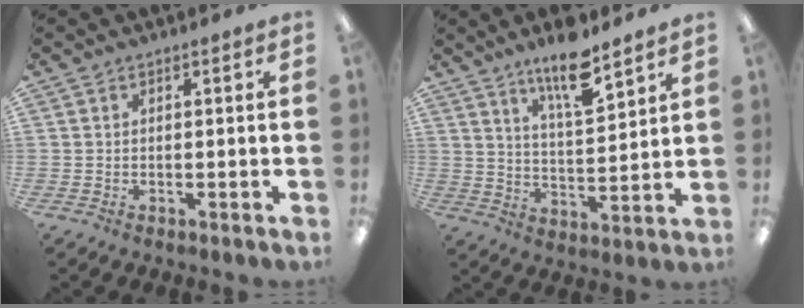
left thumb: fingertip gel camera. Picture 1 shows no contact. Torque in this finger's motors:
{"motor_torque": [0.53, -0.03, 0.86, -0.81, 0.10]}